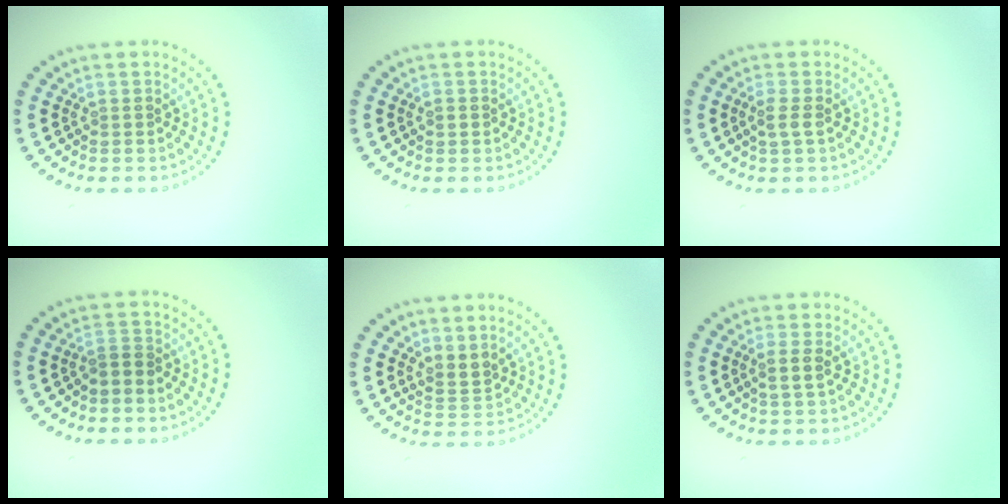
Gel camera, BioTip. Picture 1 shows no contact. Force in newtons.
{"total": 0.8, "press": 0.8, "slide": 0.1}
{"total": 1.3, "press": 1.2, "slide": 0.5}
{"total": 1.7, "press": 1.4, "slide": 0.9}
{"total": 2.0, "press": 1.4, "slide": 1.4}
{"total": 1.5, "press": 1.3, "slide": 0.7}